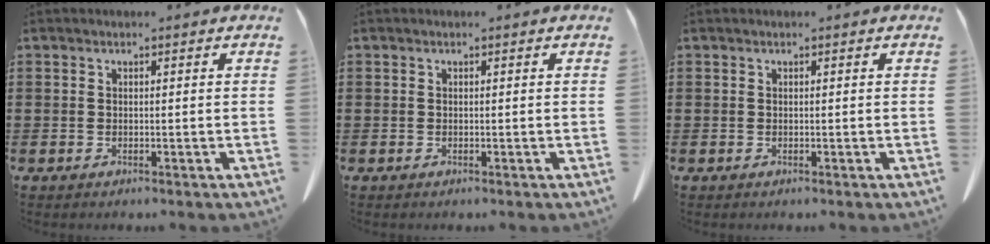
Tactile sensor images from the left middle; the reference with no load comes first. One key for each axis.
{"total": 0.0}
{"total": 0.0}